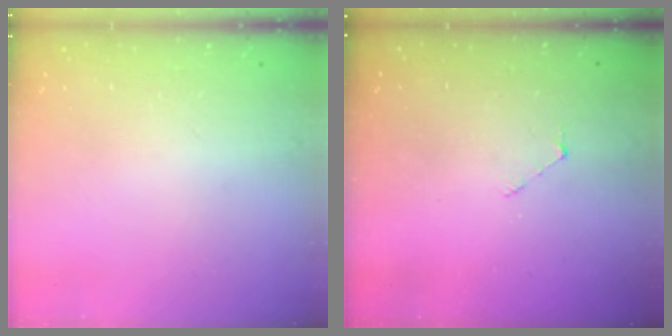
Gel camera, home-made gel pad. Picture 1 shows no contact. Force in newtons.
{"total": 1.6, "press": 1.6, "slide": 0.1}